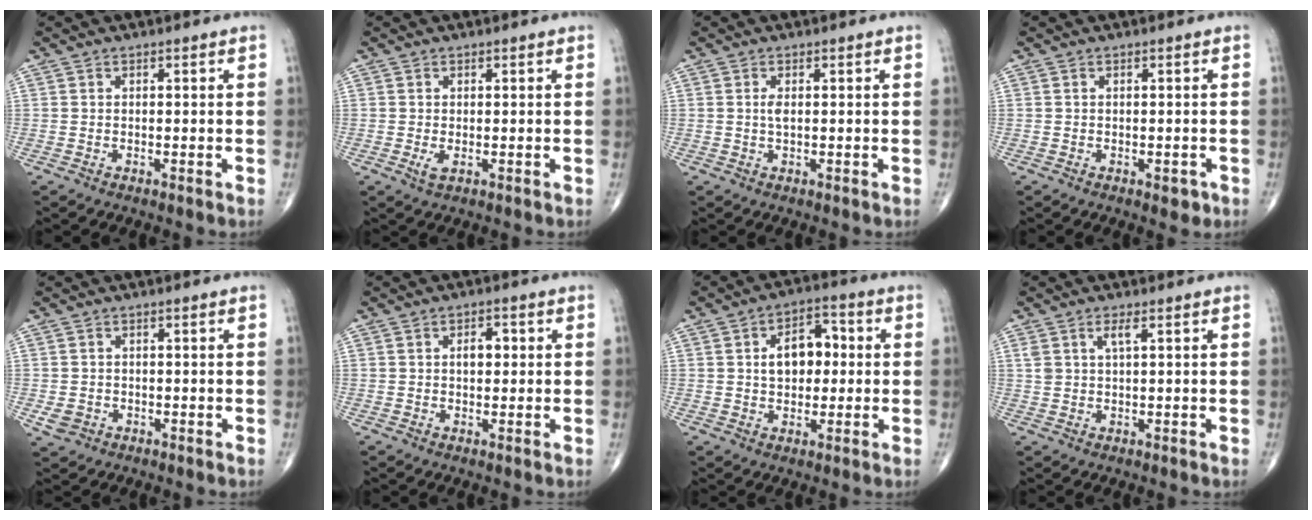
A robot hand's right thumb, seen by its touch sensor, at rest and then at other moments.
{"total": 1.6, "force": [-0.3, 0.8, 1.4], "torque": [-0.030, -0.006, -0.002]}
{"total": 1.4, "force": [0.2, 0.5, 1.3], "torque": [-0.029, -0.001, 0.004]}
{"total": 2.0, "force": [-0.8, 1.1, 1.5], "torque": [-0.011, 0.000, -0.007]}
{"total": 2.7, "force": [-0.8, 2.3, 1.1], "torque": [-0.017, 0.001, -0.007]}
{"total": 3.2, "force": [0.5, 1.9, 2.5], "torque": [-0.033, 0.007, 0.006]}
{"total": 9.0, "force": [1.0, 5.9, 6.8], "torque": [-0.079, 0.019, 0.011]}
{"total": 2.7, "force": [1.3, 0.8, 2.3], "torque": [-0.050, -0.001, 0.028]}